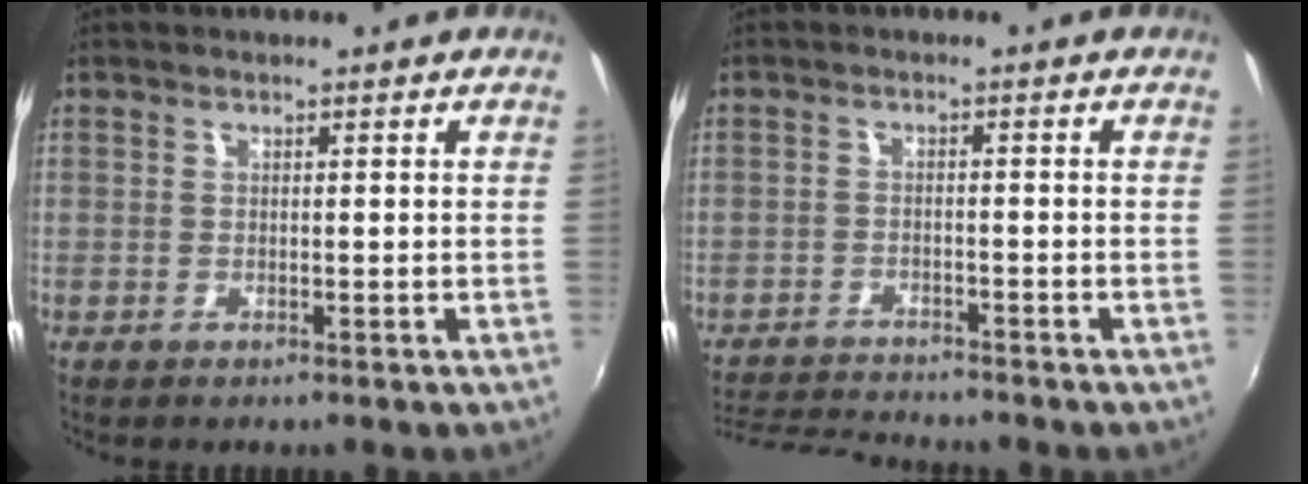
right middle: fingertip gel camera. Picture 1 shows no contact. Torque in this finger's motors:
{"motor_torque": [0.00, -0.21, 0.06, 0.02]}